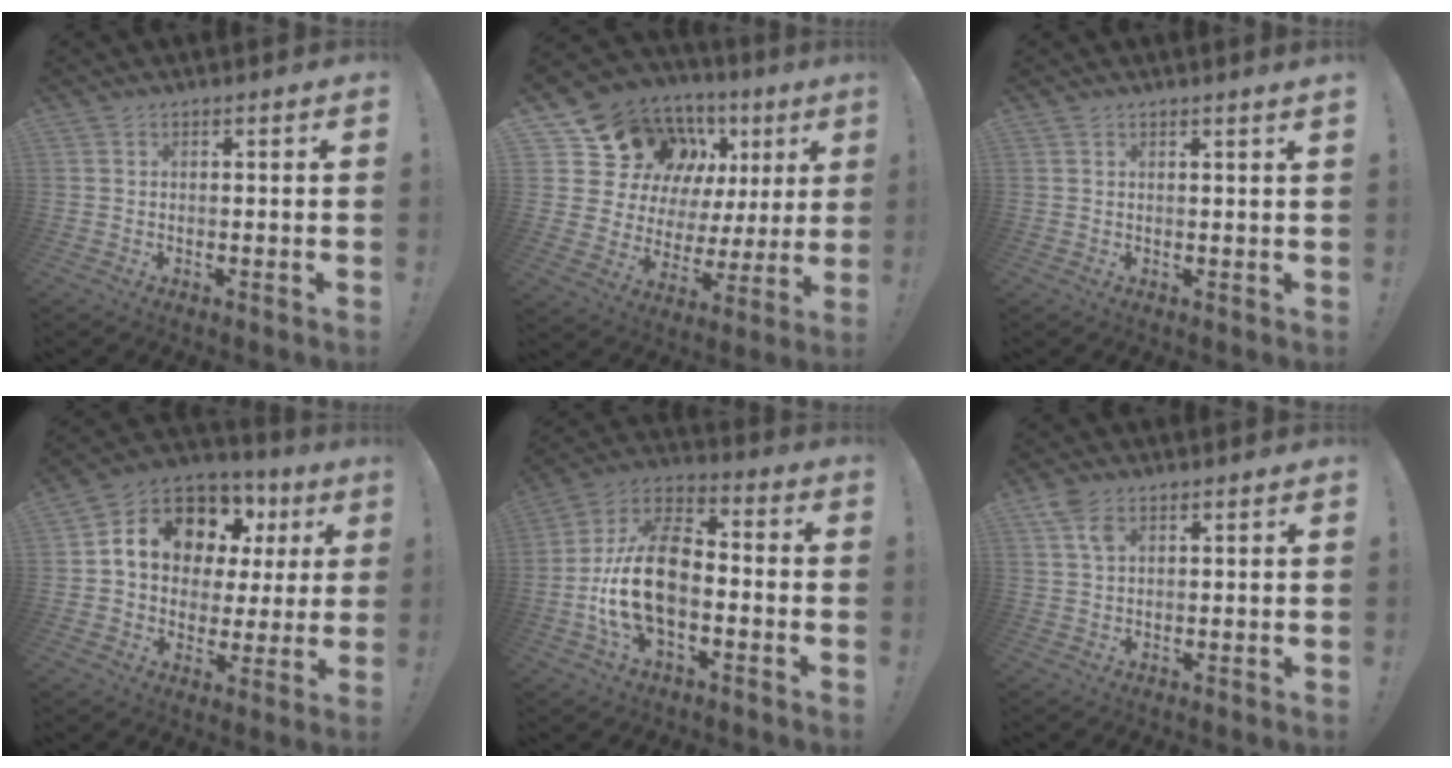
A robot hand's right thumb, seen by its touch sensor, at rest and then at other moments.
{"total": 16.3, "force": [10.0, 10.6, 7.2], "torque": [-0.123, -0.071, 0.205]}
{"total": 1.4, "force": [0.9, -0.7, 0.8], "torque": [-0.005, -0.008, 0.012]}
{"total": 13.9, "force": [6.6, 9.9, 7.3], "torque": [-0.118, -0.042, 0.126]}
{"total": 18.8, "force": [-3.5, 11.5, 14.5], "torque": [-0.266, 0.025, -0.054]}
{"total": 4.7, "force": [2.3, 2.5, 3.2], "torque": [-0.062, -0.002, 0.045]}